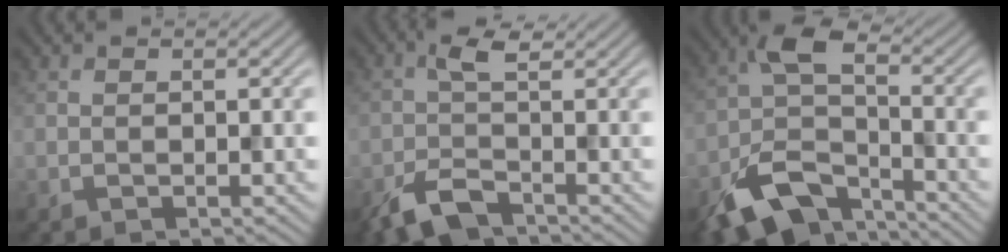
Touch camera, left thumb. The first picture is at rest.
{"total": 4.9, "force": [-2.8, 2.0, 3.5], "torque": [-0.074, 0.001, -0.065]}
{"total": 11.6, "force": [-7.1, 5.6, 7.2], "torque": [-0.138, -0.013, -0.142]}